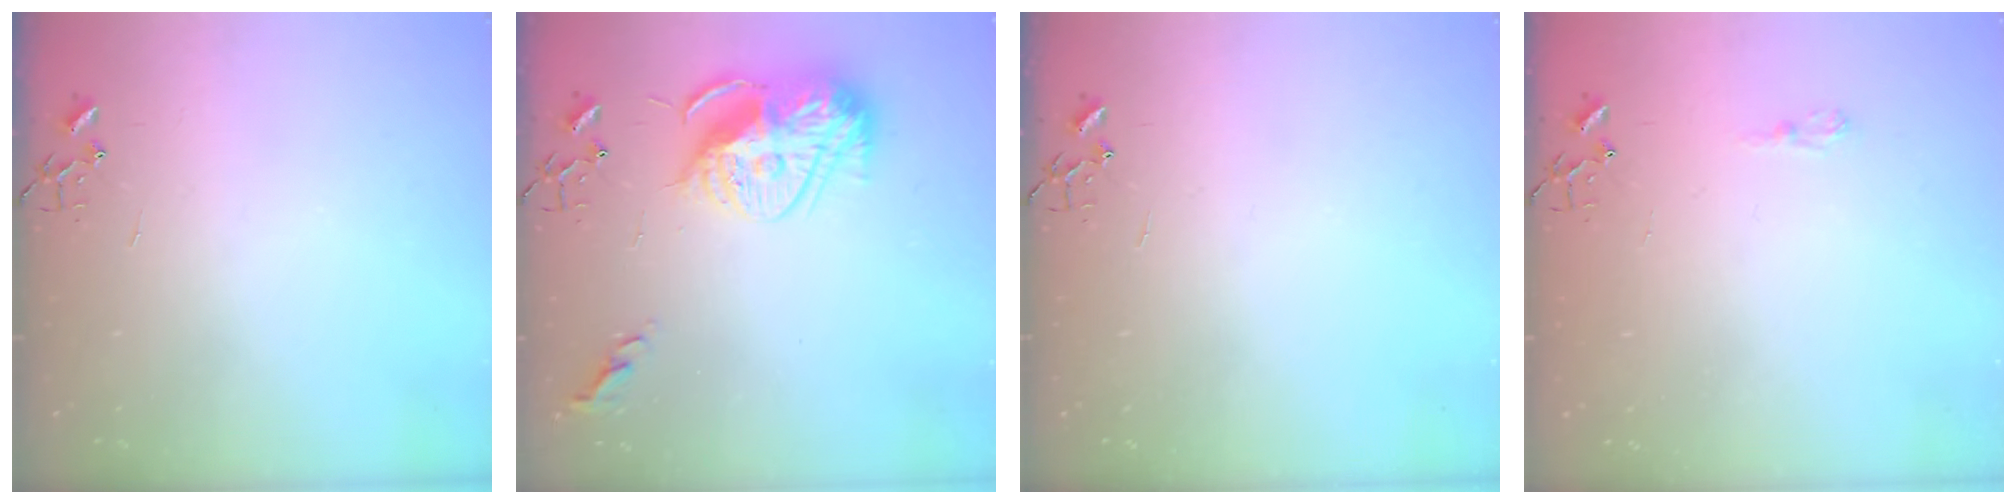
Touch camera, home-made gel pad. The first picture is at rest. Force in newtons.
{"total": 15.6, "press": 15.6, "slide": 1.2}
{"total": 0.0}
{"total": 6.5, "press": 6.5, "slide": 0.6}